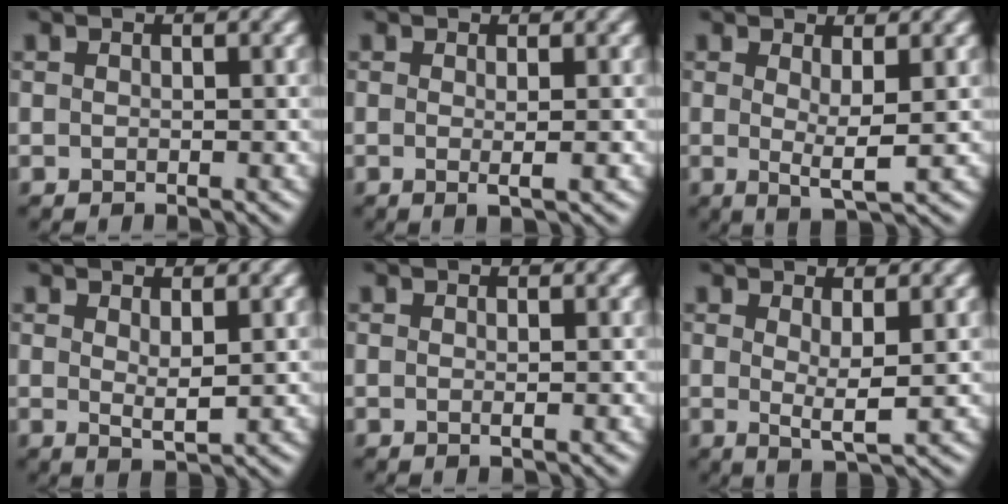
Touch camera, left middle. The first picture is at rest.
{"total": 1.3, "force": [-0.3, -0.5, 1.2], "torque": [-0.025, -0.001, -0.006]}
{"total": 2.3, "force": [0.1, -0.2, 2.3], "torque": [-0.046, -0.012, 0.004]}
{"total": 1.4, "force": [0.6, -0.1, 1.3], "torque": [-0.029, -0.007, 0.013]}
{"total": 0.7, "force": [-0.3, -0.3, 0.6], "torque": [-0.010, -0.001, -0.003]}
{"total": 2.0, "force": [0.3, -0.2, 2.0], "torque": [-0.042, -0.012, 0.007]}